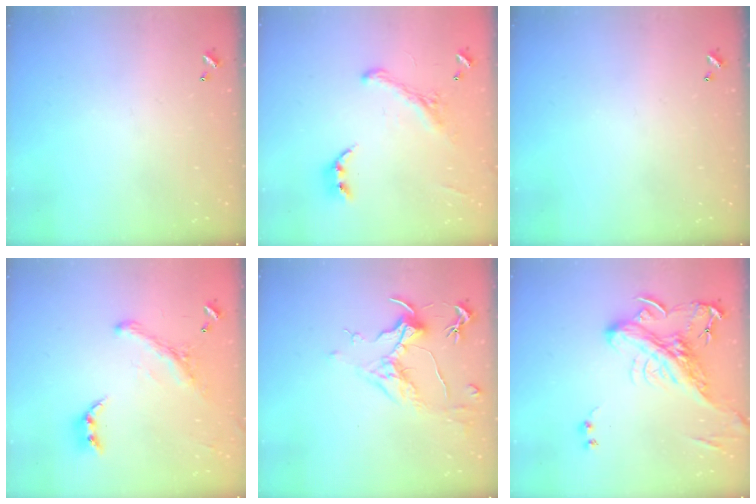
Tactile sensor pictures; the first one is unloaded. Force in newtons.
{"total": 2.9, "press": 2.6, "slide": 1.2}
{"total": 0.0}
{"total": 2.9, "press": 2.5, "slide": 1.4}
{"total": 1.6, "press": 1.4, "slide": 0.9}
{"total": 6.5, "press": 6.1, "slide": 2.0}